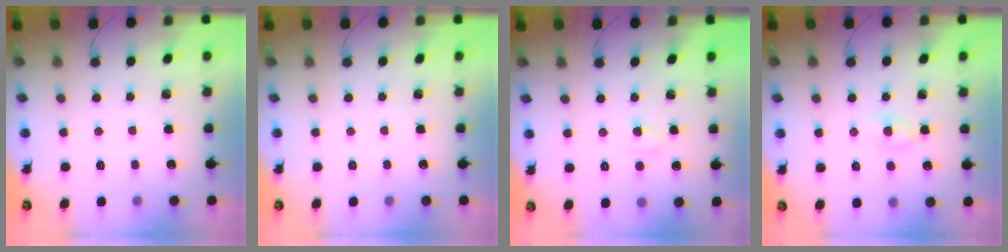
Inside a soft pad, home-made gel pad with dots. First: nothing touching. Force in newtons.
{"total": 0.0}
{"total": 2.5, "press": 2.3, "slide": 1.0}
{"total": 2.2, "press": 2.1, "slide": 0.9}